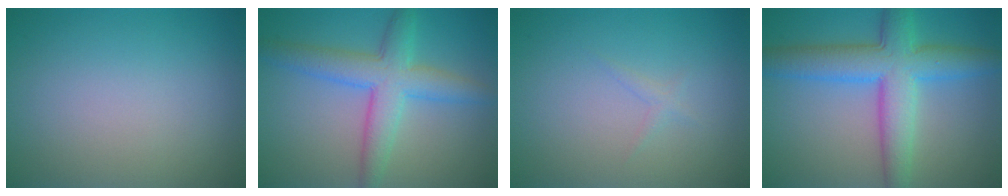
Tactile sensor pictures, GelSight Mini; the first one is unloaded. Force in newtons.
{"total": 5.5, "press": 5.5, "slide": 0.0}
{"total": 0.7, "press": 0.7, "slide": 0.0}
{"total": 7.3, "press": 7.3, "slide": 0.1}